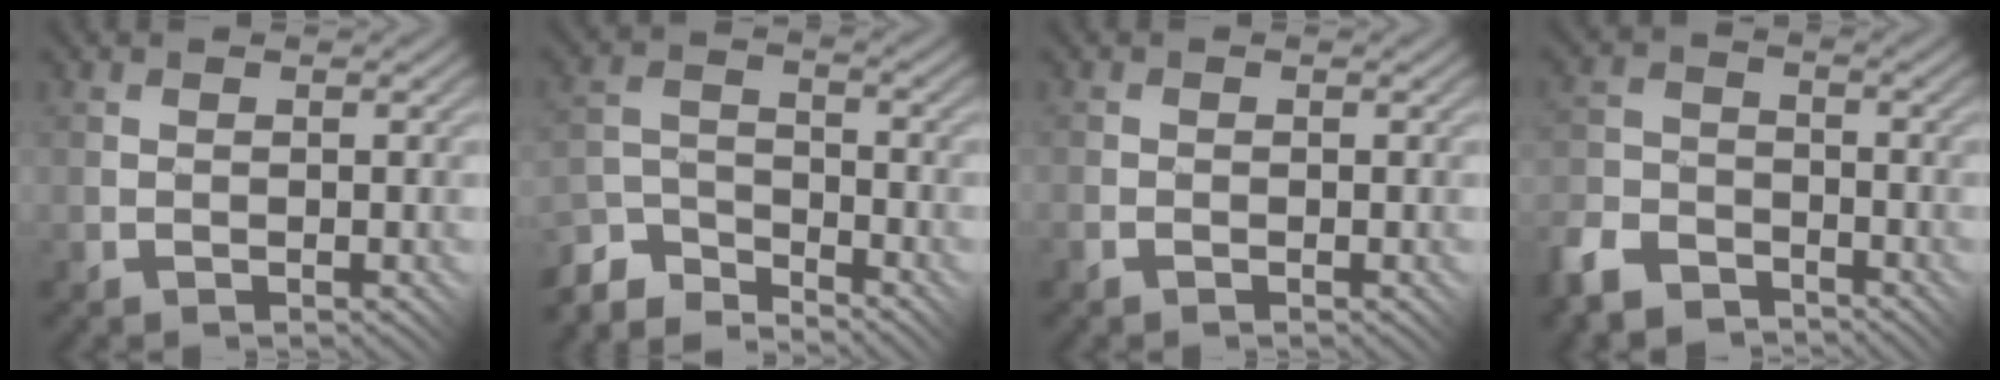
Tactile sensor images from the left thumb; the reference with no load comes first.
{"total": 6.6, "force": [-5.9, 2.2, 2.1], "torque": [-0.047, 0.002, -0.124]}
{"total": 1.1, "force": [-0.8, 0.7, 0.5], "torque": [-0.013, -0.002, -0.019]}
{"total": 6.9, "force": [-5.4, 3.5, 2.5], "torque": [-0.061, -0.005, -0.120]}